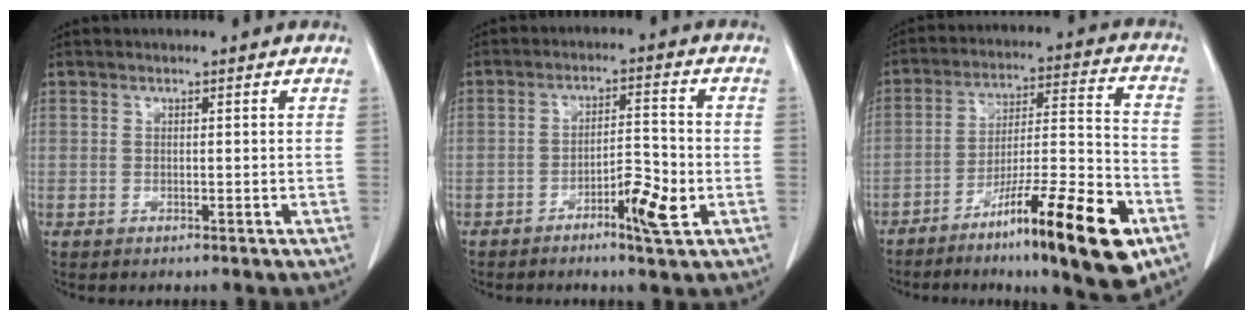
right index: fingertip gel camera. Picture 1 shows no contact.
{"total": 6.2, "force": [-2.7, 1.1, 5.5], "torque": [-0.089, 0.004, -0.042]}
{"total": 19.0, "force": [-10.7, 1.4, 15.6], "torque": [-0.225, -0.010, -0.173]}